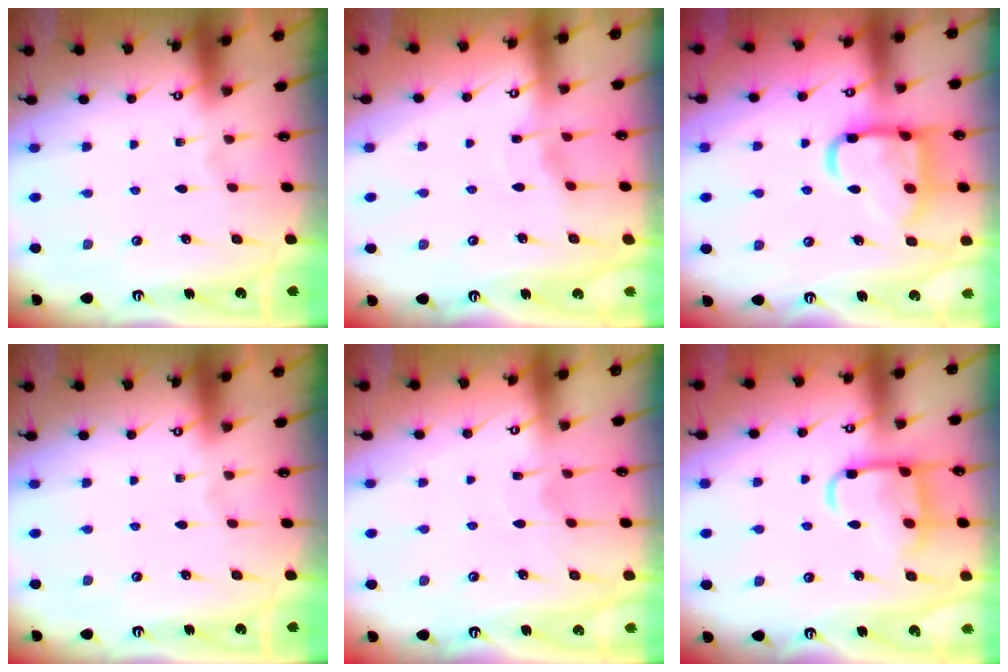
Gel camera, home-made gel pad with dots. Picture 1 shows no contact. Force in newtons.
{"total": 2.4, "press": 2.4, "slide": 0.3}
{"total": 16.9, "press": 16.9, "slide": 1.5}
{"total": 0.0}
{"total": 3.4, "press": 3.4, "slide": 0.4}
{"total": 13.8, "press": 13.7, "slide": 1.2}